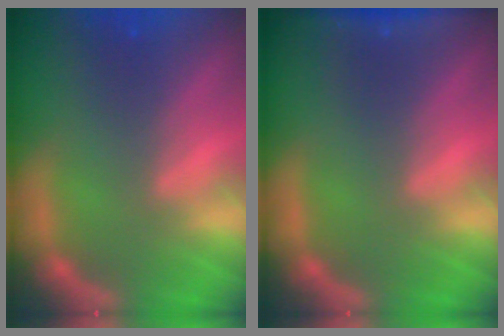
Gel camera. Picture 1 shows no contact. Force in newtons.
{"total": 3.0}